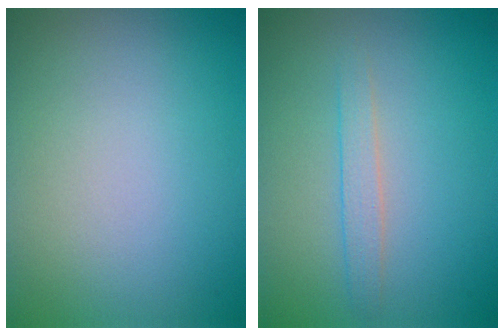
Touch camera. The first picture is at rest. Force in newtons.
{"total": 1.5, "press": 1.5, "slide": 0.1}